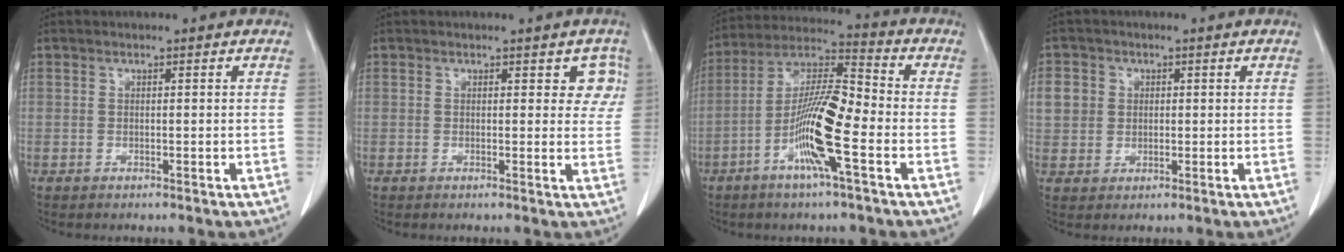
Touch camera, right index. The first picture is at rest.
{"total": 3.7, "force": [1.7, 2.1, 2.6], "torque": [-0.002, 0.002, 0.012]}
{"total": 13.0, "force": [-4.3, 1.1, 12.2], "torque": [-0.236, 0.003, -0.087]}
{"total": 4.6, "force": [1.0, 4.3, 1.2], "torque": [-0.018, 0.008, 0.021]}